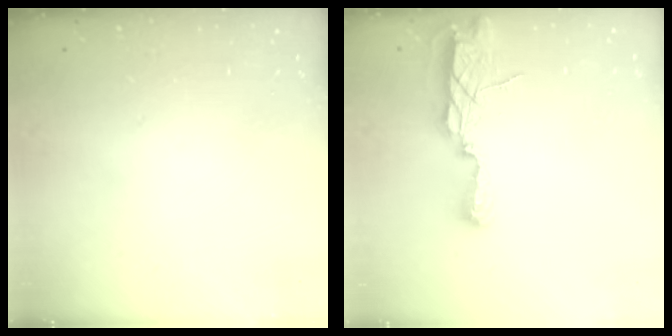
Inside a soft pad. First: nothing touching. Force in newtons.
{"total": 7.3, "press": 7.3, "slide": 0.5}